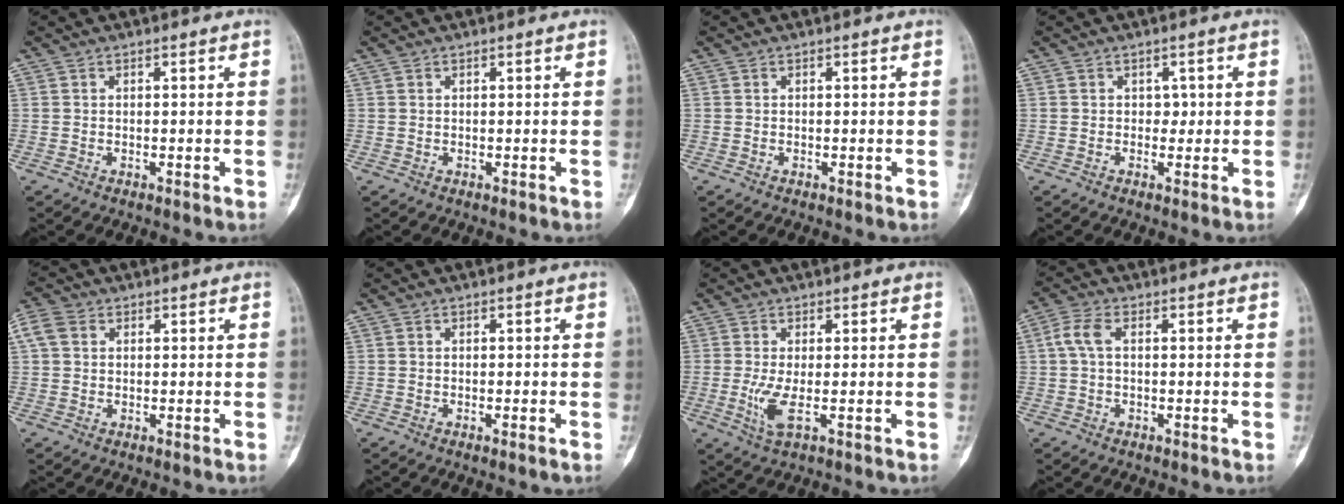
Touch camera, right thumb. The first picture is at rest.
{"total": 0.0}
{"total": 0.0}
{"total": 1.5, "force": [0.1, 1.2, 0.8], "torque": [0.005, 0.005, -0.002]}
{"total": 5.2, "force": [1.8, 3.8, 3.0], "torque": [-0.062, 0.016, 0.033]}
{"total": 0.9, "force": [-0.4, 0.0, 0.8], "torque": [-0.016, -0.001, -0.005]}
{"total": 4.2, "force": [-0.7, 0.9, 4.0], "torque": [-0.103, -0.014, -0.014]}
{"total": 3.7, "force": [0.3, 1.8, 3.2], "torque": [-0.081, 0.010, 0.001]}